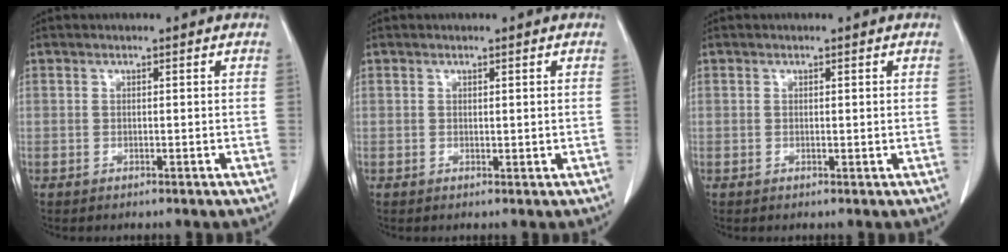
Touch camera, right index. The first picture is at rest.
{"total": 0.0}
{"total": 0.0}